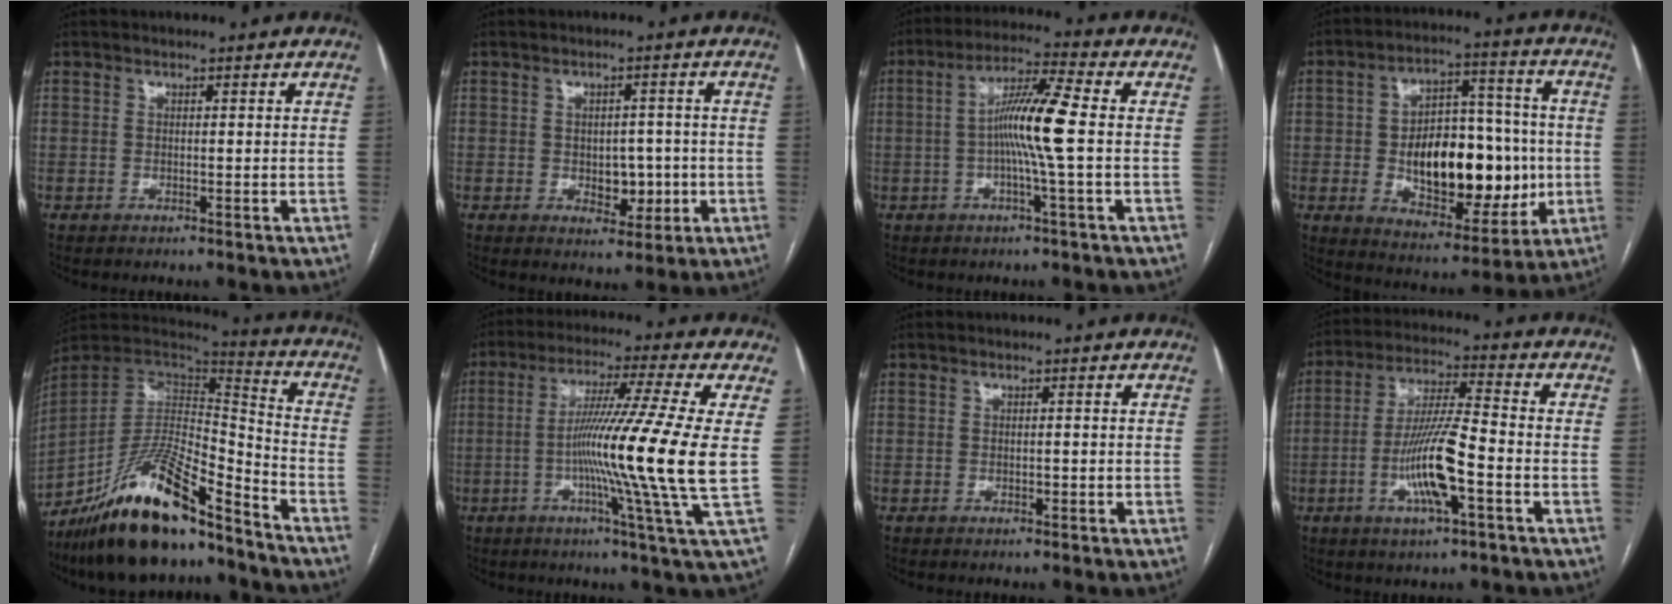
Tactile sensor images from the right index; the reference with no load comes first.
{"total": 5.0, "force": [-0.9, 3.1, 3.8], "torque": [-0.042, 0.005, -0.003]}
{"total": 9.2, "force": [-0.6, -0.6, 9.1], "torque": [-0.170, 0.009, -0.019]}
{"total": 19.7, "force": [-1.9, 9.9, 17.0], "torque": [-0.270, 0.021, -0.013]}
{"total": 20.4, "force": [-15.5, 4.4, 12.5], "torque": [-0.237, -0.001, -0.276]}
{"total": 16.2, "force": [-1.0, -3.0, 15.9], "torque": [-0.273, -0.020, -0.030]}
{"total": 0.8, "force": [-0.3, 0.3, 0.7], "torque": [-0.013, 0.000, -0.002]}
{"total": 11.7, "force": [-3.8, 1.4, 11.0], "torque": [-0.214, -0.002, -0.069]}